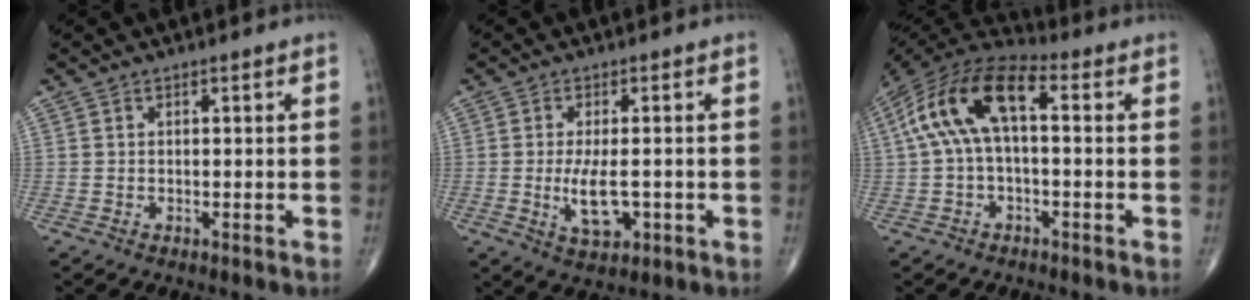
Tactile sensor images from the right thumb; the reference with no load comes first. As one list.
[{"total": 6.3, "force": [-1.2, 2.7, 5.6], "torque": [-0.102, -0.010, -0.015]}, {"total": 14.3, "force": [1.8, 6.7, 12.5], "torque": [-0.251, 0.048, 0.025]}]